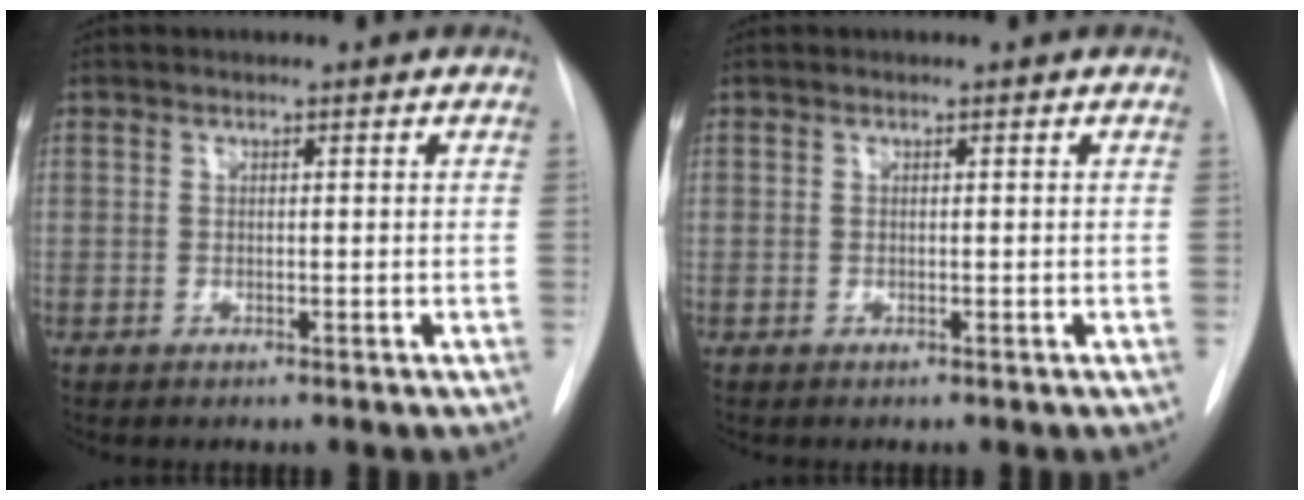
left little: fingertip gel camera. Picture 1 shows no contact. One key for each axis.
{"total": 0.0}